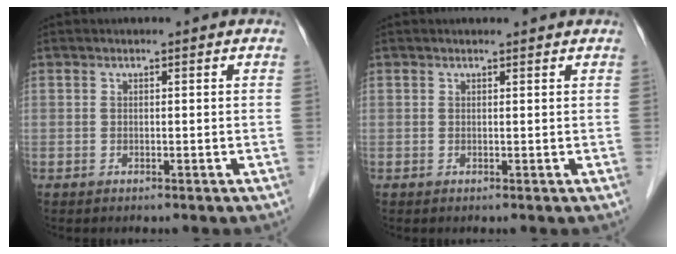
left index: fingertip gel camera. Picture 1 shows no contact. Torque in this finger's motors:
{"motor_torque": [0.18, -0.21, -0.04, 0.00]}